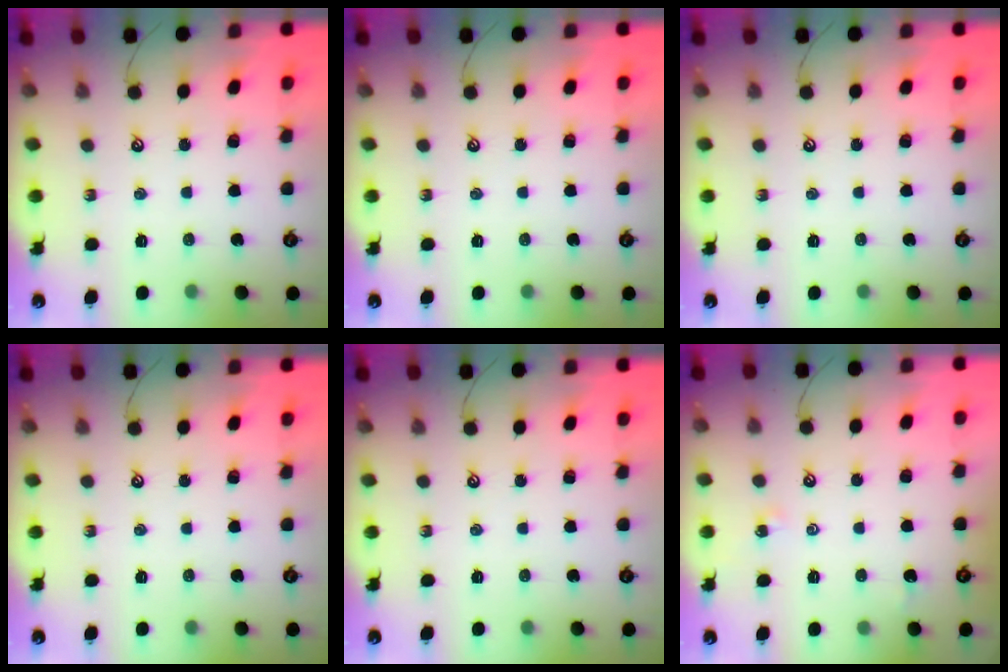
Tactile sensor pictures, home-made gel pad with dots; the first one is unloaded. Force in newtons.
{"total": 0.0}
{"total": 0.0}
{"total": 0.0}
{"total": 0.0}
{"total": 1.6, "press": 1.6, "slide": 0.4}